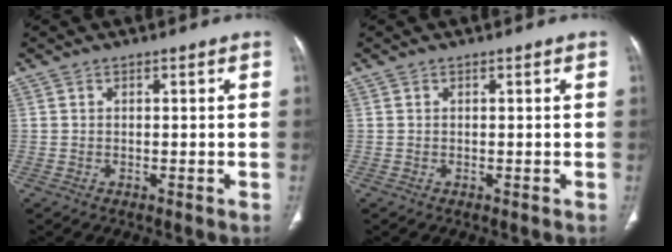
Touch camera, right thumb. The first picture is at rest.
{"total": 0.0}